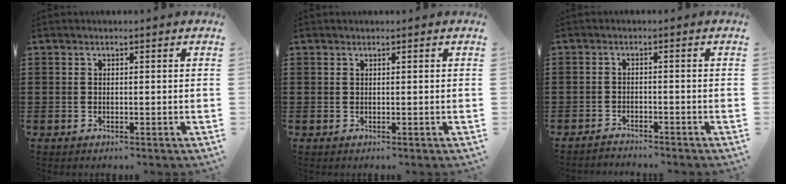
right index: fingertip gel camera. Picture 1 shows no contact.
{"total": 0.0}
{"total": 2.1, "force": [-2.1, 0.0, -0.2], "torque": [-0.003, 0.003, -0.045]}